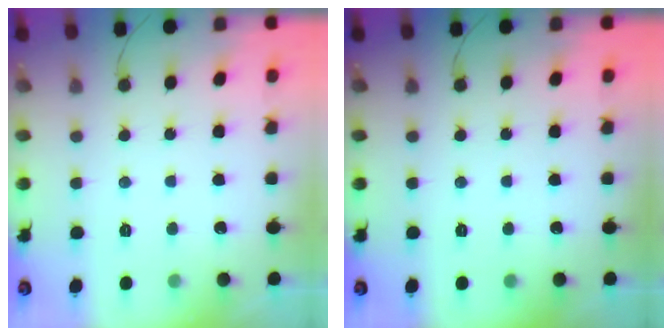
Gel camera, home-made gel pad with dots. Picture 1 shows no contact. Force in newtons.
{"total": 0.0}